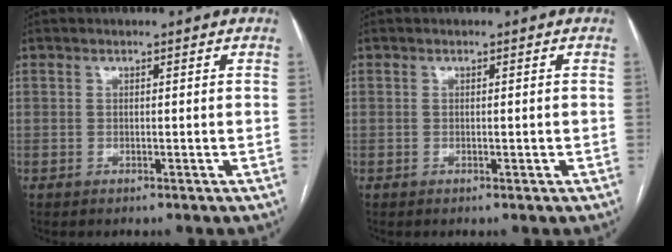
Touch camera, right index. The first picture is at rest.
{"total": 0.5, "force": [-0.1, 0.2, 0.5], "torque": [-0.012, -0.001, 0.005]}